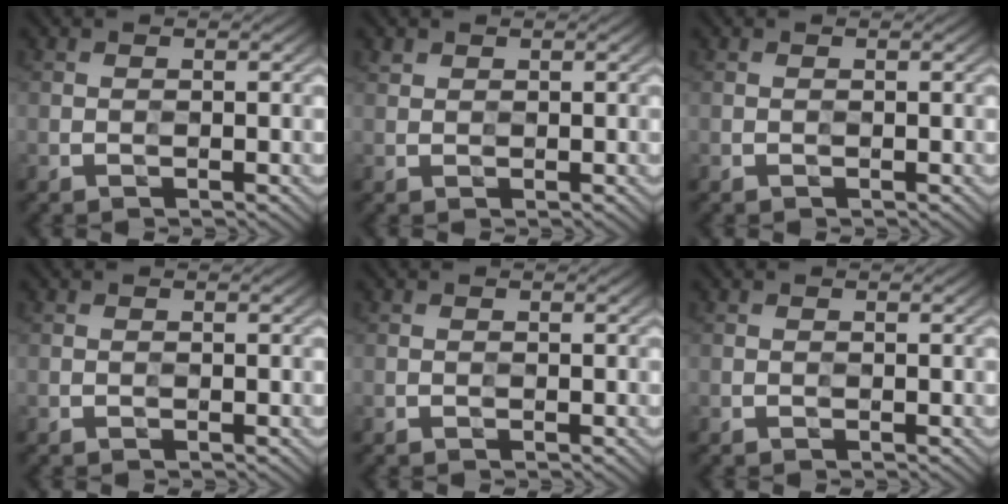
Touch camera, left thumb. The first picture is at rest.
{"total": 1.2, "force": [1.0, 0.5, -0.3], "torque": [0.002, 0.002, 0.021]}
{"total": 0.0}
{"total": 0.0}
{"total": 0.0}
{"total": 0.0}